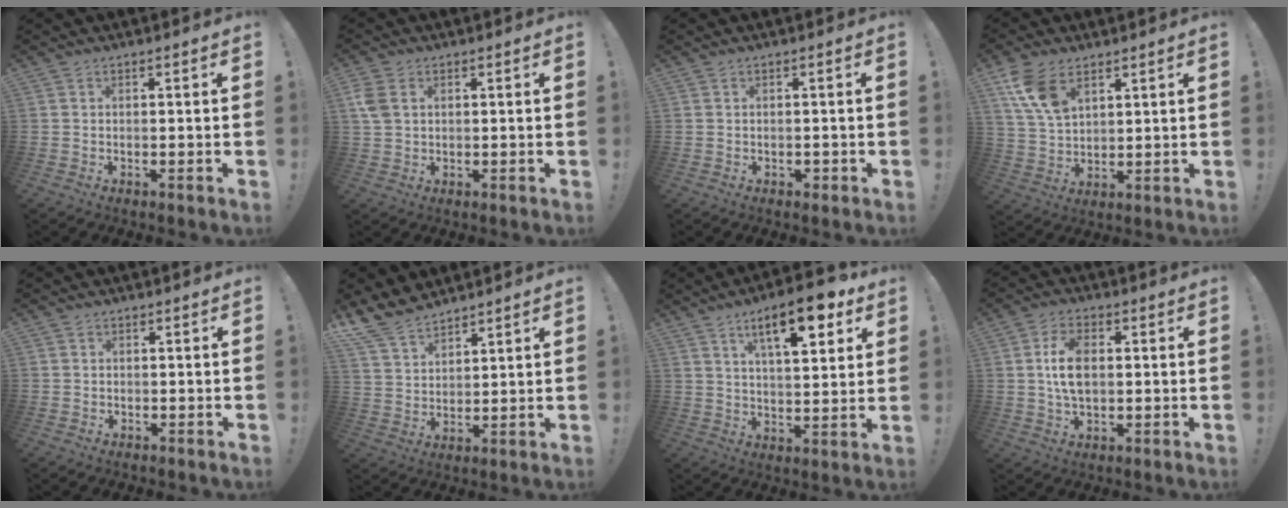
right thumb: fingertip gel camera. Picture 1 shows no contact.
{"total": 4.9, "force": [1.7, 3.4, 3.0], "torque": [-0.060, 0.000, 0.036]}
{"total": 1.1, "force": [-0.5, 0.9, 0.4], "torque": [-0.004, 0.003, -0.010]}
{"total": 11.2, "force": [6.4, 6.3, 6.6], "torque": [-0.123, -0.024, 0.125]}
{"total": 2.5, "force": [0.4, 2.5, 0.5], "torque": [0.004, -0.006, 0.006]}
{"total": 10.2, "force": [8.6, 4.4, 3.1], "torque": [-0.067, -0.057, 0.171]}
{"total": 14.6, "force": [7.6, 4.9, 11.4], "torque": [-0.163, -0.030, 0.119]}
{"total": 10.4, "force": [1.2, 7.0, 7.5], "torque": [-0.122, 0.005, 0.022]}